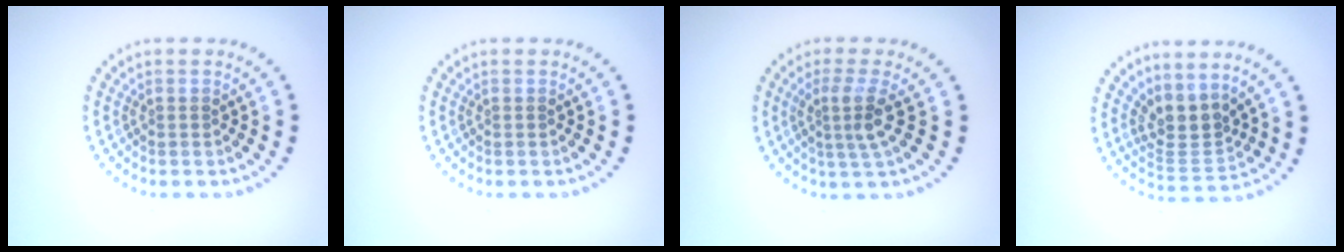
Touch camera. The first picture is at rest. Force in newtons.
{"total": 0.0}
{"total": 2.7, "press": 2.0, "slide": 1.8}
{"total": 3.3, "press": 2.4, "slide": 2.2}